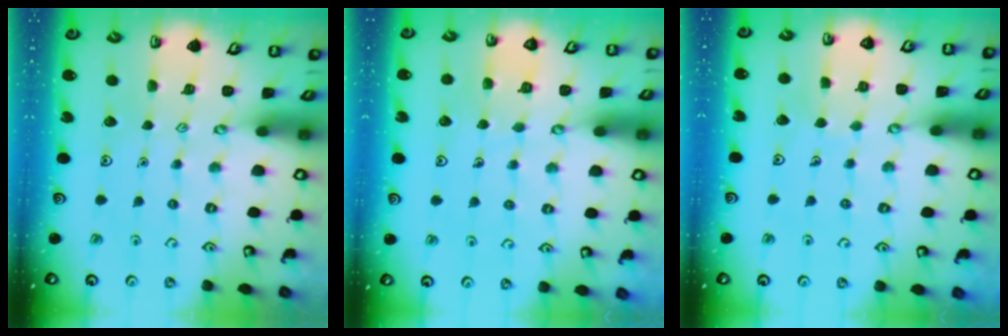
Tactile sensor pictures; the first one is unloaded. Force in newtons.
{"total": 6.5, "press": 6.5, "slide": 0.4}
{"total": 3.2, "press": 3.2, "slide": 0.2}